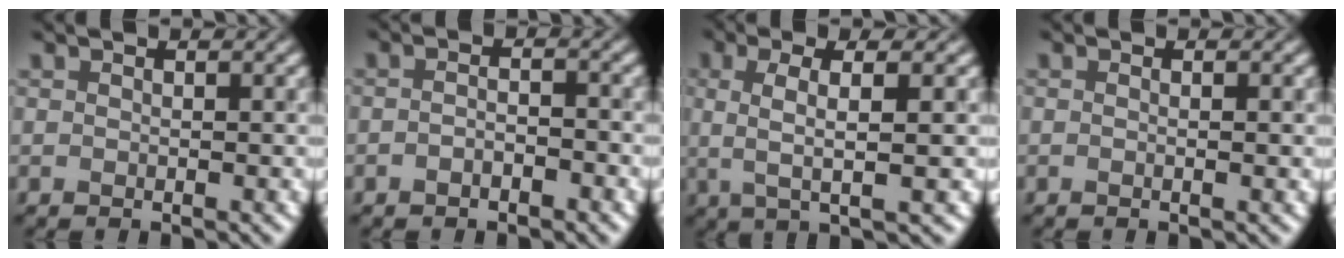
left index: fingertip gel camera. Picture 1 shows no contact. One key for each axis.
{"total": 1.4, "fx": -1.3, "fy": 0.4, "fz": 0.5, "tx": -0.015, "ty": 0.000, "tz": -0.019}
{"total": 3.8, "fx": 0.3, "fy": 0.8, "fz": 3.7, "tx": -0.069, "ty": 0.006, "tz": 0.011}
{"total": 0.9, "fx": -0.1, "fy": 0.4, "fz": 0.8, "tx": 0.000, "ty": -0.008, "tz": -0.014}